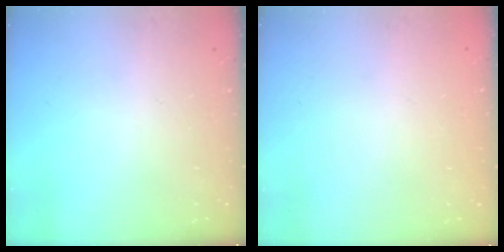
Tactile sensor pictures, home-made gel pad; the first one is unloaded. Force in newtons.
{"total": 0.0}